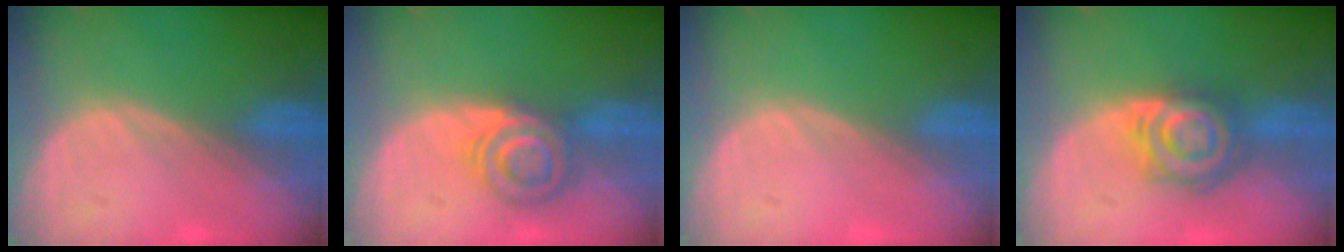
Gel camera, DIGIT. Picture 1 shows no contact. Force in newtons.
{"total": 5.9, "press": 5.8, "slide": 0.8}
{"total": 0.0}
{"total": 7.2, "press": 6.7, "slide": 2.8}